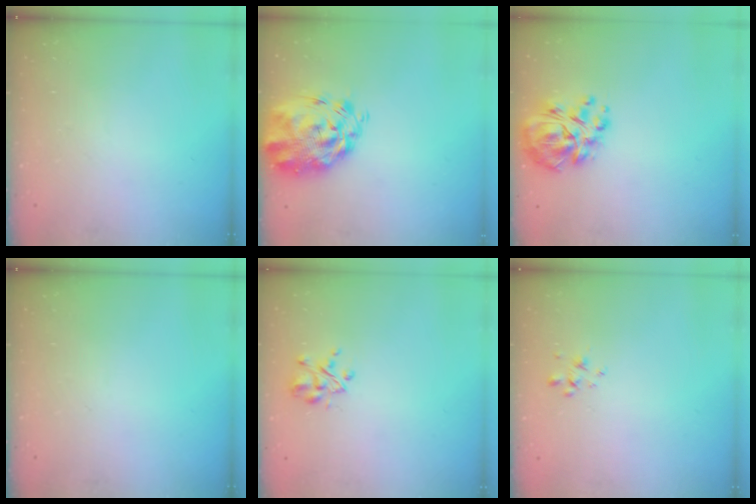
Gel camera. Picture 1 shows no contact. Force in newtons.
{"total": 4.7, "press": 4.2, "slide": 2.0}
{"total": 13.6, "press": 13.0, "slide": 4.1}
{"total": 0.0}
{"total": 3.8, "press": 3.7, "slide": 0.9}
{"total": 1.4, "press": 1.3, "slide": 0.6}